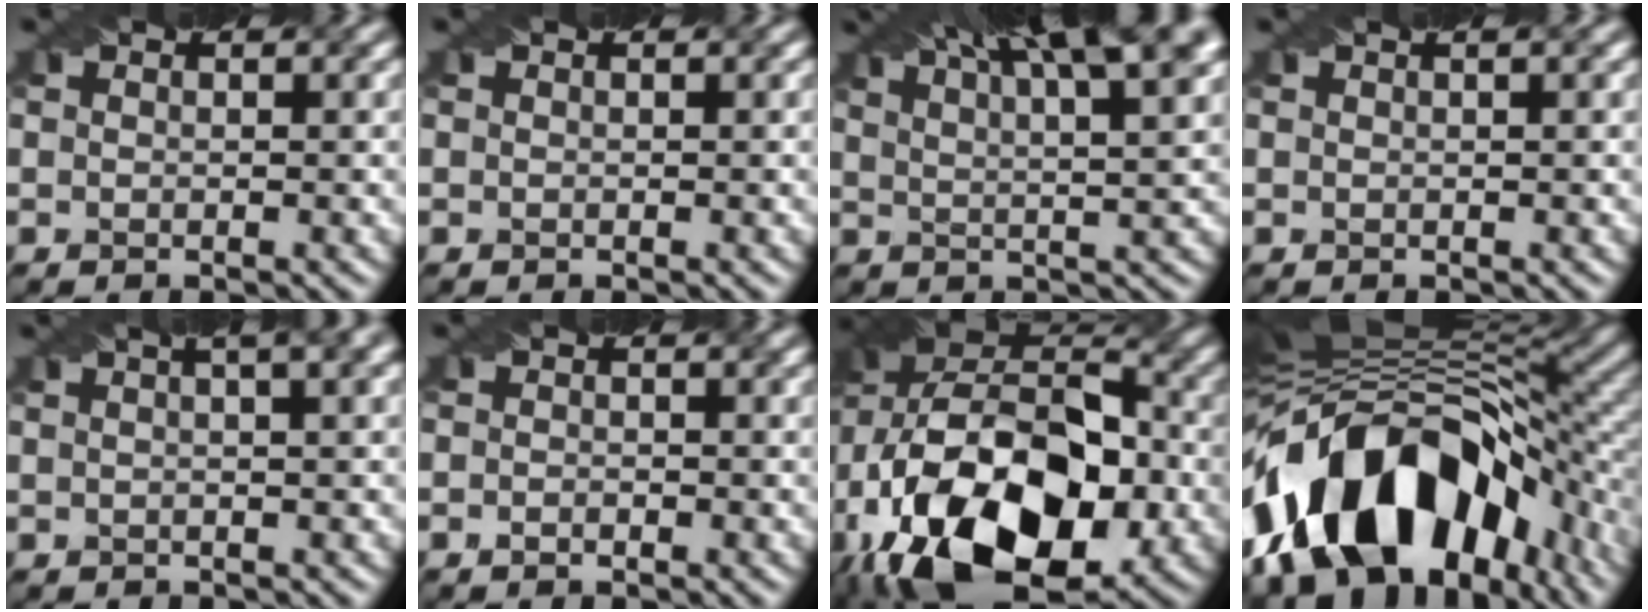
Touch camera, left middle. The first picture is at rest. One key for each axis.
{"total": 0.0}
{"total": 15.3, "fx": 9.2, "fy": 5.5, "fz": 11.0, "tx": -0.127, "ty": 0.060, "tz": 0.098}
{"total": 1.1, "fx": 0.6, "fy": 0.3, "fz": 0.9, "tx": -0.013, "ty": 0.000, "tz": 0.005}
{"total": 8.0, "fx": 3.7, "fy": 3.7, "fz": 6.1, "tx": -0.027, "ty": 0.047, "tz": 0.012}
{"total": 1.1, "fx": -0.5, "fy": 0.7, "fz": 0.7, "tx": -0.006, "ty": -0.003, "tz": -0.008}
{"total": 20.2, "fx": -7.4, "fy": 11.4, "fz": 15.0, "tx": -0.258, "ty": 0.012, "tz": -0.120}
{"total": 15.8, "fx": -6.6, "fy": 9.3, "fz": 10.9, "tx": -0.172, "ty": 0.017, "tz": -0.118}